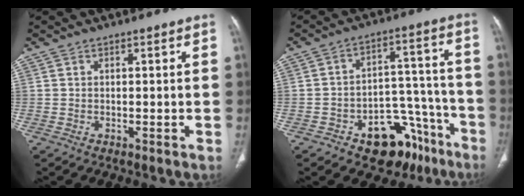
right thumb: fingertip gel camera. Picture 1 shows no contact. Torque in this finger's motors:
{"motor_torque": [2.67, 0.31, 0.98, -0.80, 0.01]}